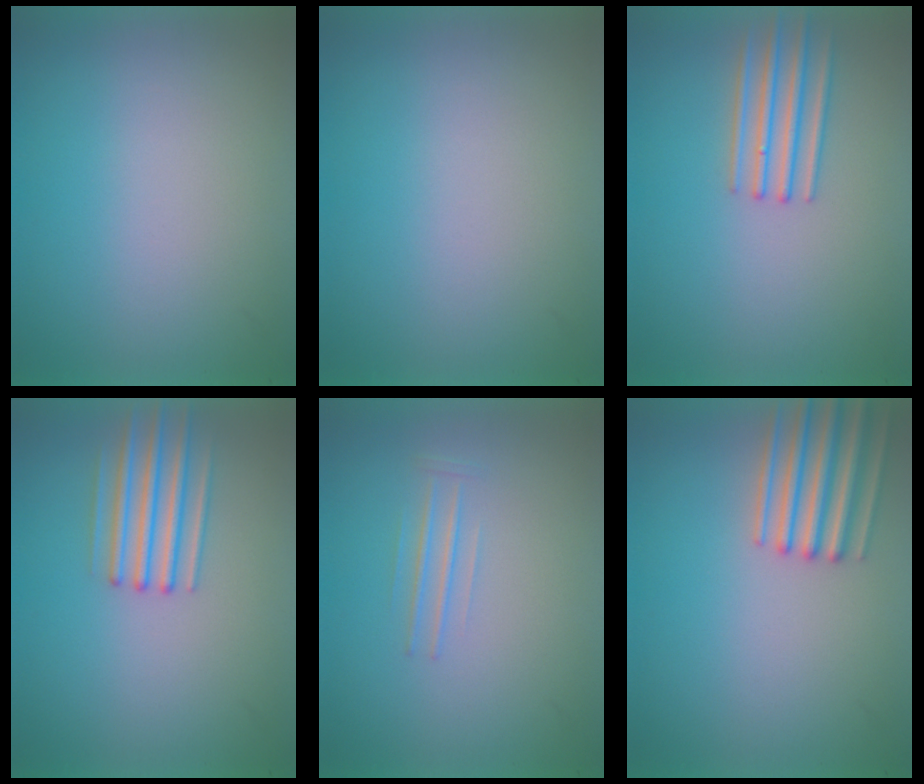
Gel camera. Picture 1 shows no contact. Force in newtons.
{"total": 0.0}
{"total": 2.7}
{"total": 2.6}
{"total": 1.1}
{"total": 3.4}